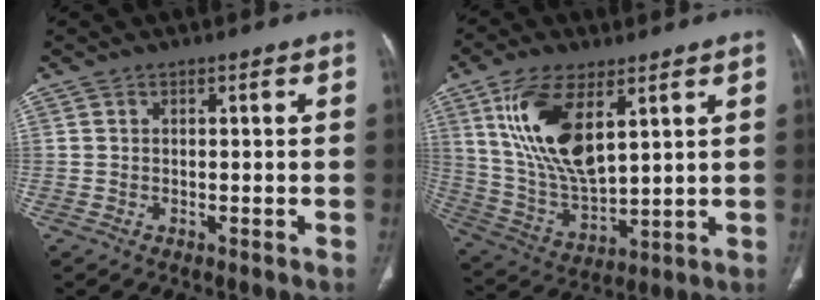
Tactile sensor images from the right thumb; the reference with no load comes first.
{"total": 16.8, "force": [7.0, 7.6, 13.3], "torque": [-0.251, -0.027, 0.146]}